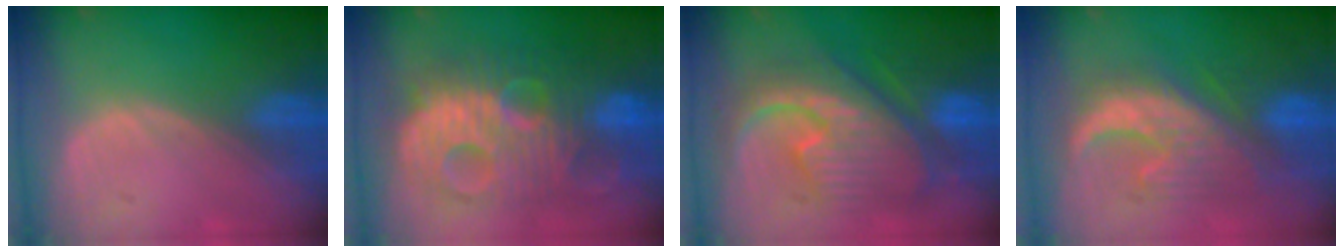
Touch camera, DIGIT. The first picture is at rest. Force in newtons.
{"total": 13.7, "press": 13.6, "slide": 1.1}
{"total": 12.4, "press": 12.4, "slide": 1.4}
{"total": 9.5, "press": 9.4, "slide": 1.2}